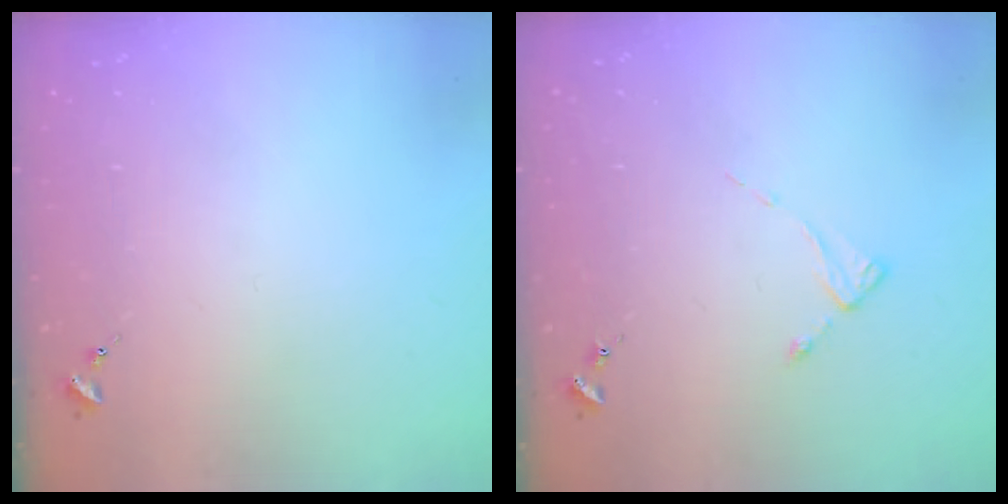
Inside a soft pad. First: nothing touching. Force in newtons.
{"total": 2.0, "press": 2.0, "slide": 0.3}